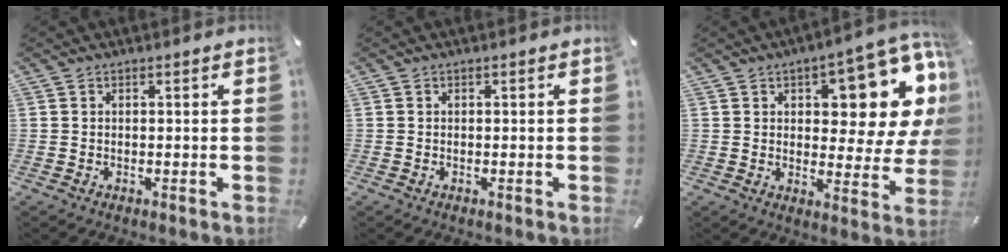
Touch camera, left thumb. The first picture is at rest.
{"total": 0.0}
{"total": 15.4, "force": [8.2, 6.9, 11.1], "torque": [-0.125, -0.070, 0.130]}